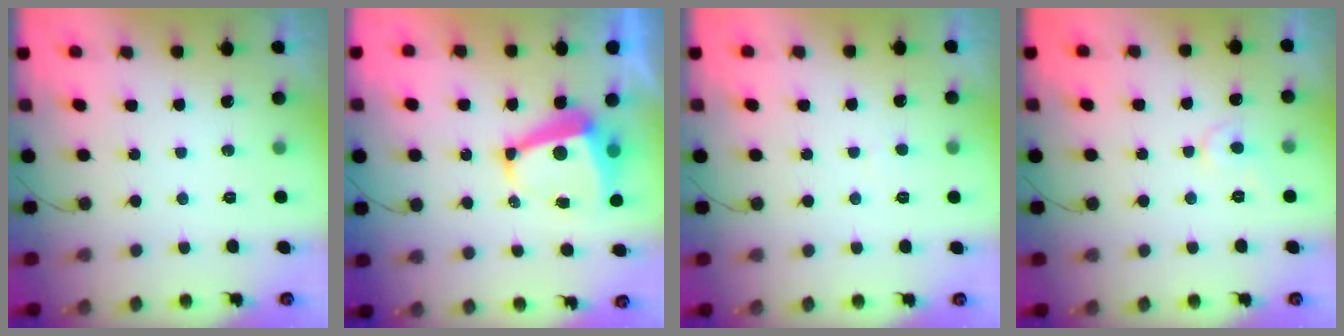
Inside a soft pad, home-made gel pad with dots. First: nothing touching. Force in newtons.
{"total": 8.2, "press": 8.0, "slide": 1.3}
{"total": 2.0, "press": 2.0, "slide": 0.1}
{"total": 4.0, "press": 4.0, "slide": 0.5}